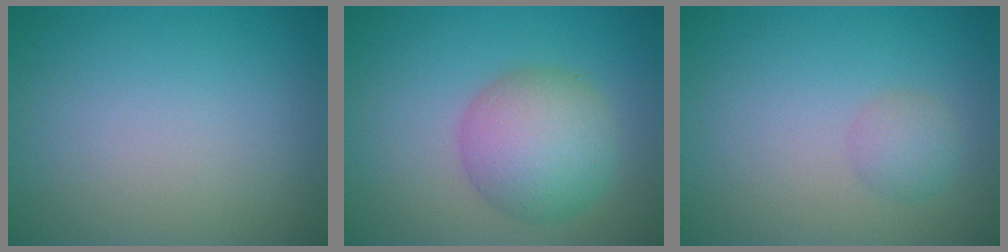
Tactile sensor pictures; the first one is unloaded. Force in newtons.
{"total": 6.1, "press": 6.1, "slide": 0.2}
{"total": 1.6, "press": 1.6, "slide": 0.1}